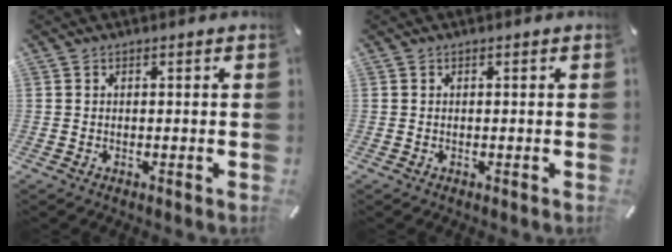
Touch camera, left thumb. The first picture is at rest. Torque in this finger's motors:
{"motor_torque": [0.00, 0.00, -0.04, 0.04, 0.00]}